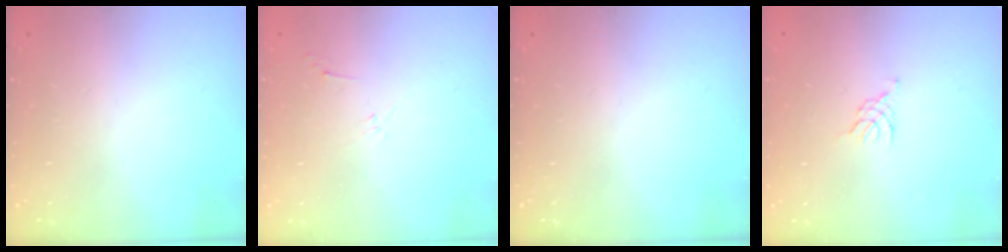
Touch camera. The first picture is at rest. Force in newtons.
{"total": 2.8, "press": 2.7, "slide": 0.6}
{"total": 0.0}
{"total": 0.8, "press": 0.7, "slide": 0.3}